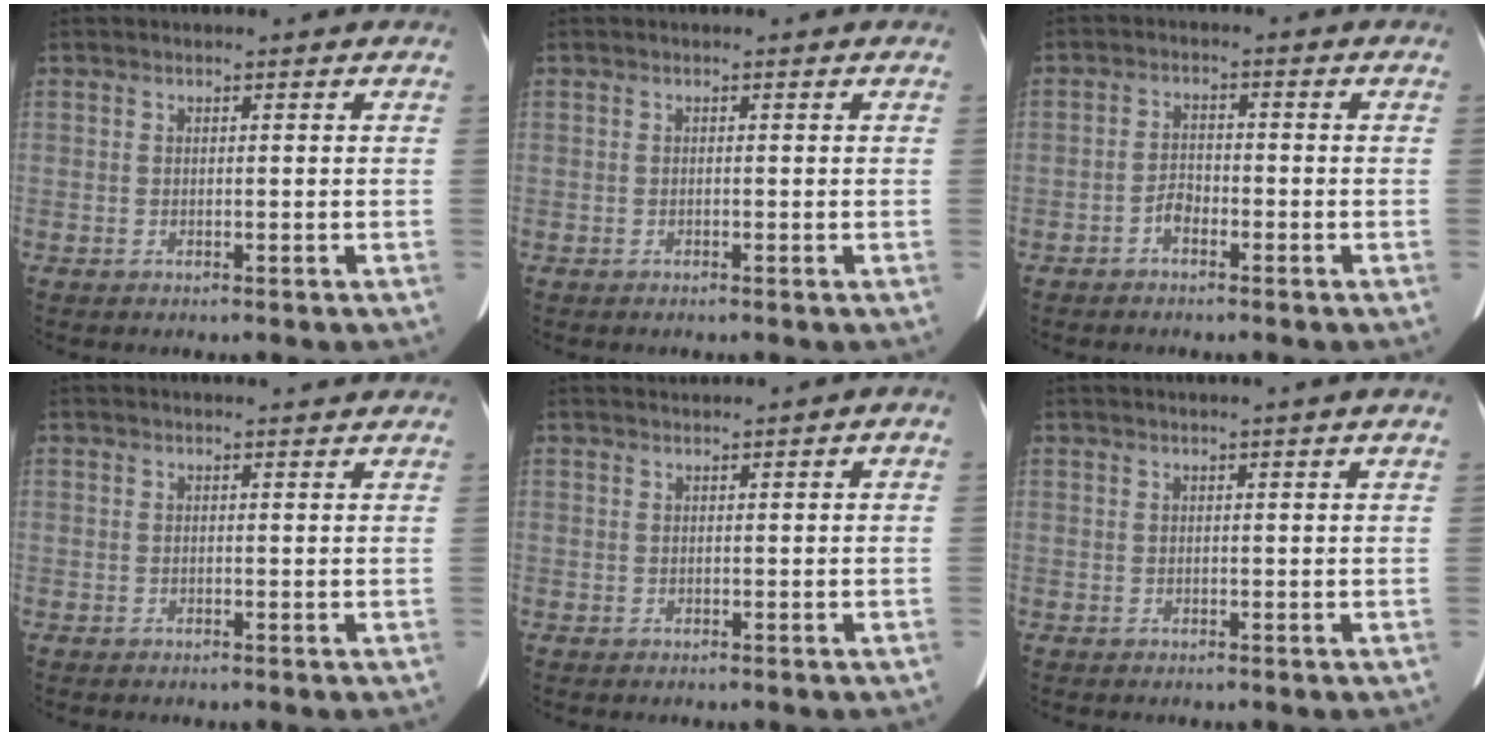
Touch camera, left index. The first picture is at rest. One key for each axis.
{"total": 0.0}
{"total": 2.5, "fx": -1.7, "fy": 1.1, "fz": 1.5, "tx": -0.029, "ty": 0.005, "tz": -0.032}
{"total": 3.1, "fx": 3.0, "fy": 0.5, "fz": 0.5, "tx": -0.009, "ty": 0.021, "tz": 0.035}
{"total": 0.6, "fx": 0.3, "fy": 0.4, "fz": 0.3, "tx": -0.002, "ty": 0.021, "tz": 0.009}
{"total": 1.9, "fx": 1.4, "fy": -0.7, "fz": 1.1, "tx": -0.018, "ty": 0.006, "tz": 0.027}